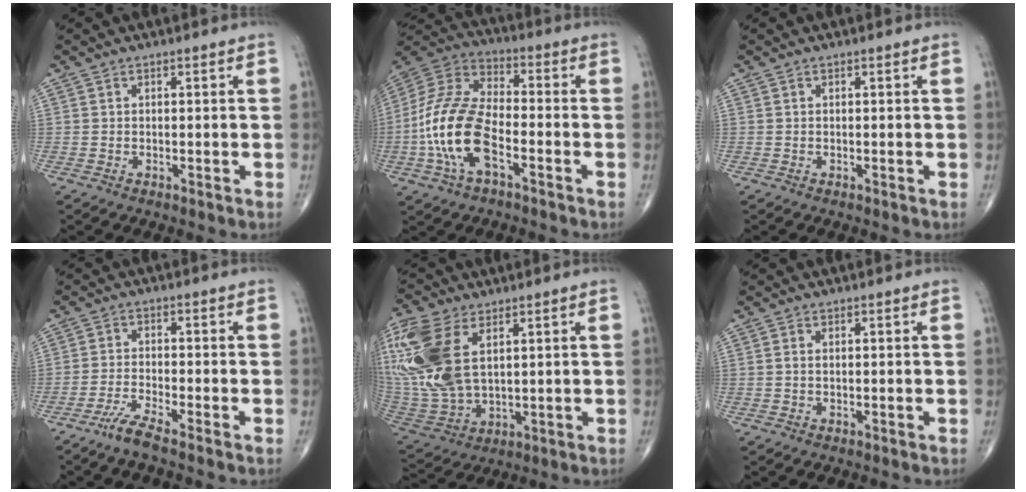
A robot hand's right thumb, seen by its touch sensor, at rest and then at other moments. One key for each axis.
{"total": 16.8, "fx": -5.0, "fy": 8.2, "fz": 13.8, "tx": -0.292, "ty": 0.032, "tz": -0.097}
{"total": 0.0}
{"total": 4.0, "fx": -3.2, "fy": -0.1, "fz": 2.4, "tx": -0.065, "ty": 0.006, "tz": -0.070}
{"total": 20.6, "fx": 6.2, "fy": 11.5, "fz": 15.9, "tx": -0.384, "ty": -0.019, "tz": 0.128}
{"total": 0.7, "fx": 0.1, "fy": 0.3, "fz": 0.6, "tx": -0.013, "ty": 0.004, "tz": 0.003}